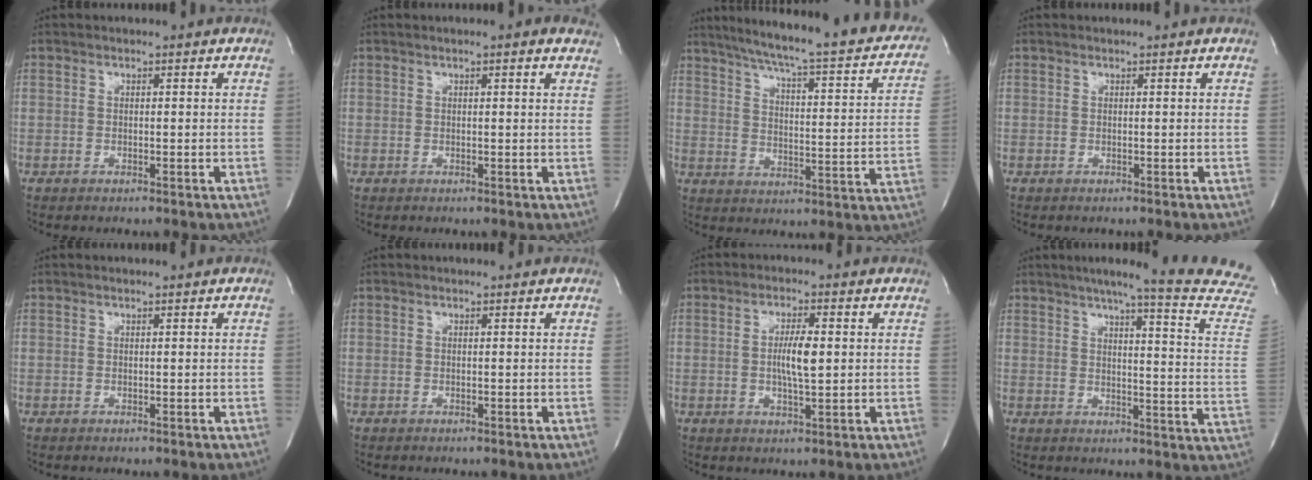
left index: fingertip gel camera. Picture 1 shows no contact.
{"total": 2.3, "force": [1.5, 0.4, 1.7], "torque": [-0.020, 0.013, 0.014]}
{"total": 27.4, "force": [23.0, 3.3, 14.6], "torque": [-0.215, -0.041, 0.279]}
{"total": 0.0}
{"total": 0.0}
{"total": 0.0}
{"total": 5.0, "force": [0.2, 0.8, 5.0], "torque": [-0.091, -0.001, 0.001]}
{"total": 20.9, "force": [18.5, -1.0, 9.7], "torque": [-0.129, -0.085, 0.209]}